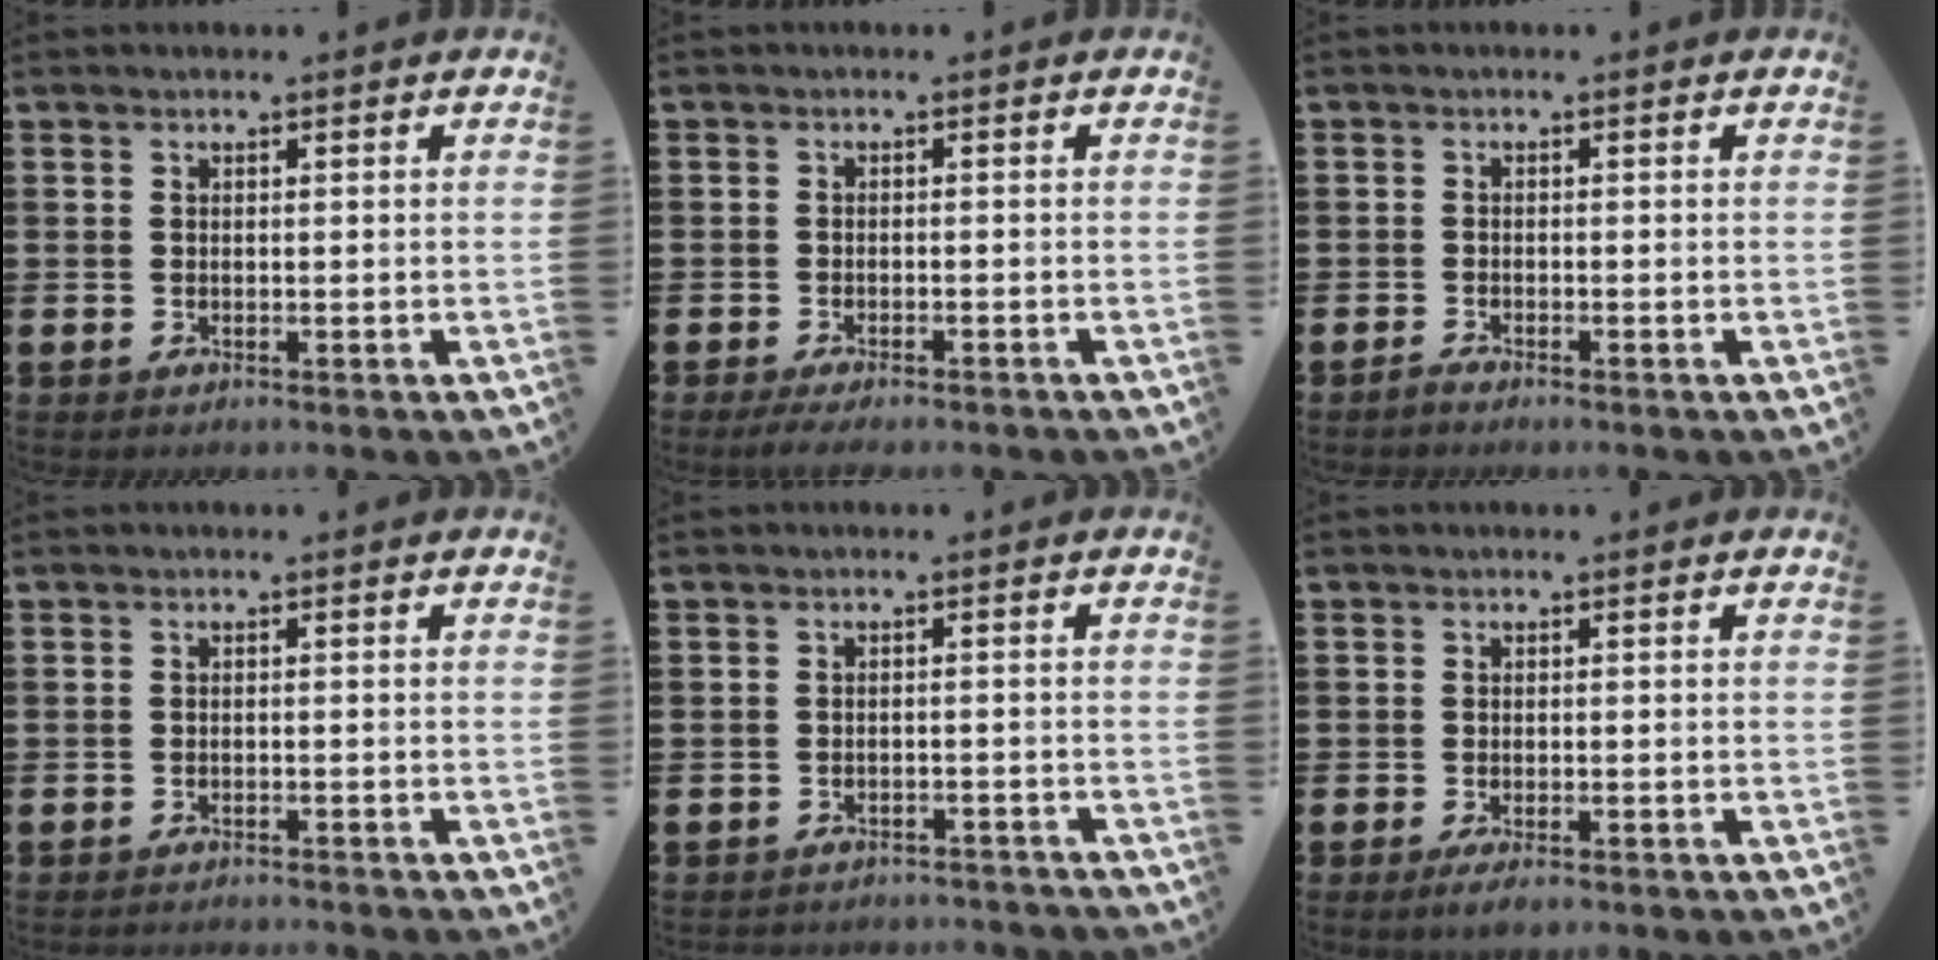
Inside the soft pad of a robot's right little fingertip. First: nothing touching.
{"total": 1.5, "force": [-1.3, 0.1, 0.7], "torque": [-0.013, 0.001, -0.025]}
{"total": 0.8, "force": [-0.7, 0.0, 0.3], "torque": [-0.006, -0.003, -0.014]}
{"total": 1.0, "force": [-1.0, -0.1, -0.1], "torque": [0.000, 0.001, -0.020]}
{"total": 1.6, "force": [-1.6, 0.0, -0.2], "torque": [-0.002, 0.002, -0.036]}
{"total": 1.5, "force": [-0.8, 0.4, 1.2], "torque": [-0.014, -0.005, -0.017]}